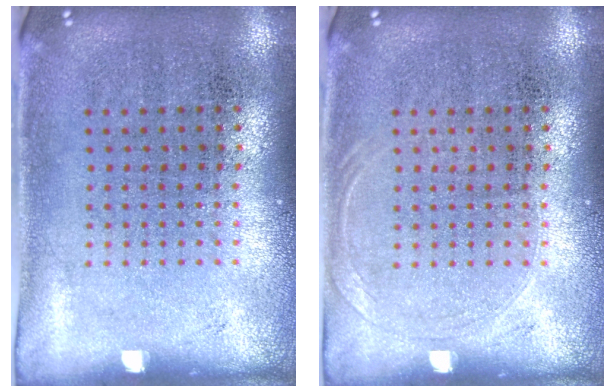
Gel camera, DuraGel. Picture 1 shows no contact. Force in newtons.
{"total": 0.9, "press": 0.8, "slide": 0.3}